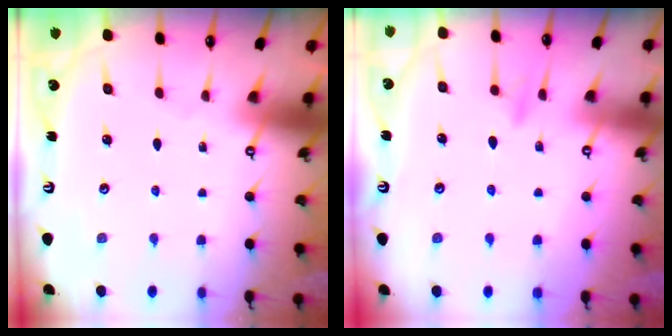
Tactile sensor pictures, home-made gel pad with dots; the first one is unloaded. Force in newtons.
{"total": 6.6, "press": 6.6, "slide": 0.6}